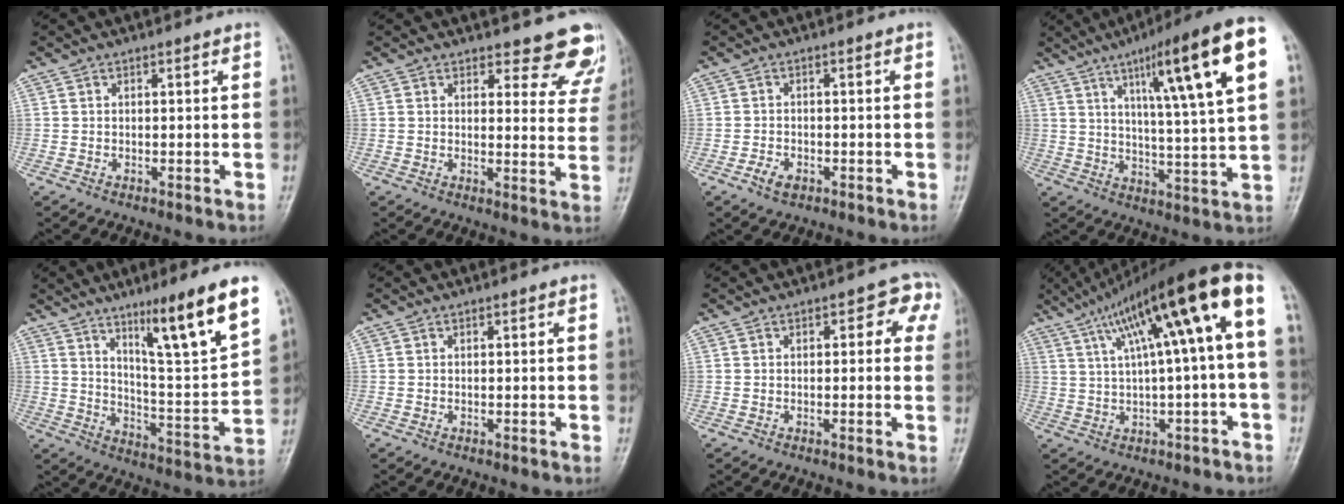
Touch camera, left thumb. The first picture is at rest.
{"total": 9.7, "force": [8.7, 3.6, 2.2], "torque": [0.023, -0.059, 0.074]}
{"total": 2.8, "force": [-1.5, 1.7, 1.6], "torque": [-0.032, 0.007, -0.025]}
{"total": 19.9, "force": [8.1, 2.4, 18.1], "torque": [-0.257, -0.014, 0.117]}
{"total": 16.4, "force": [9.9, 1.2, 13.0], "torque": [-0.191, -0.060, 0.165]}
{"total": 0.0}
{"total": 4.6, "force": [1.2, 2.7, 3.5], "torque": [0.002, 0.008, -0.001]}
{"total": 16.1, "force": [4.8, 2.1, 15.2], "torque": [-0.247, 0.040, 0.079]}